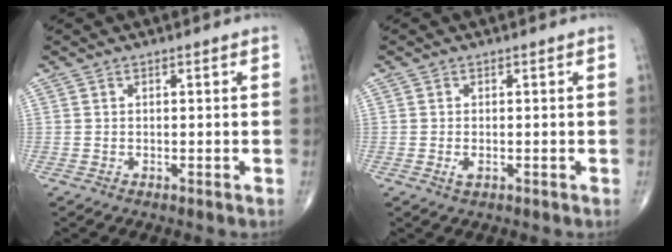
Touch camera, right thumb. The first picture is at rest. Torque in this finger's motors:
{"motor_torque": [-0.25, 0.08, 0.07, 0.12, 0.05]}